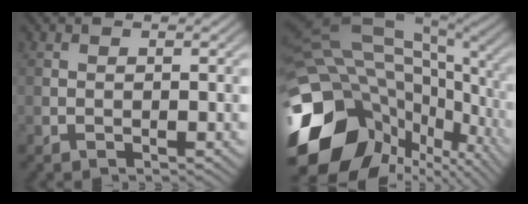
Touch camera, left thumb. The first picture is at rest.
{"total": 18.6, "force": [-5.9, 13.3, 11.6], "torque": [-0.264, -0.014, -0.087]}